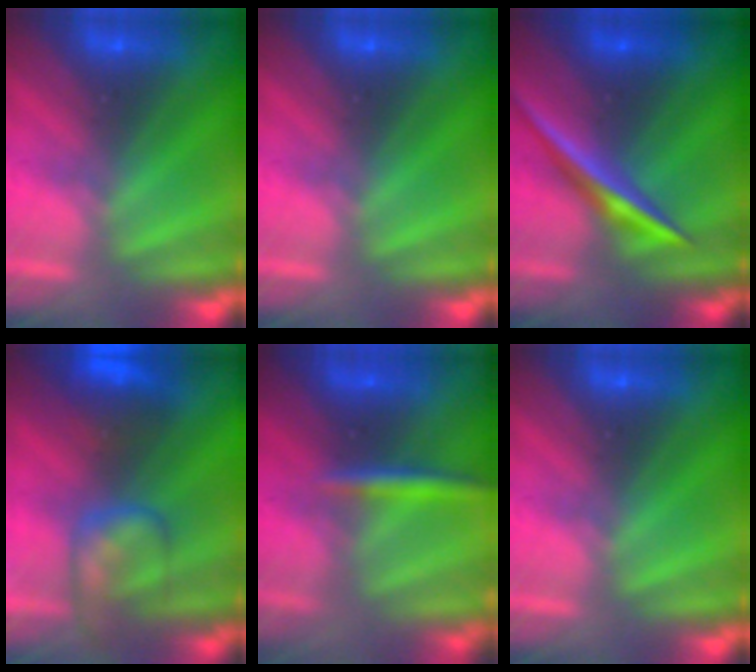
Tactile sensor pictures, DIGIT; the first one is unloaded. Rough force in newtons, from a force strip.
{"total": 0.0}
{"total": 2.3}
{"total": 9.3}
{"total": 3.0}
{"total": 0.0}